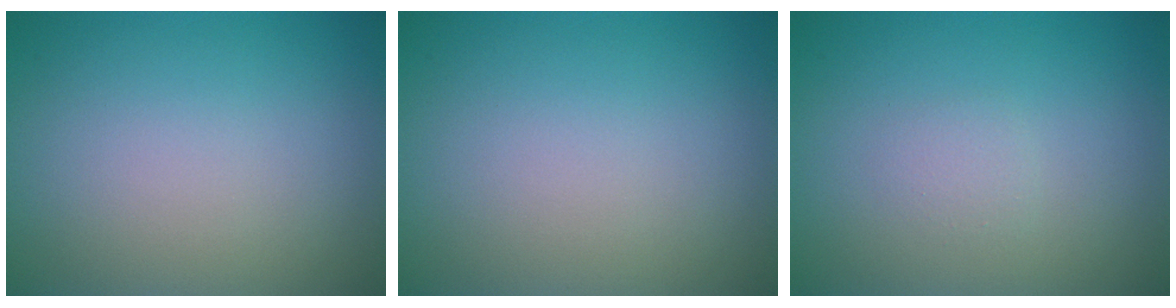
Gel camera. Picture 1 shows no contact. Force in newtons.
{"total": 0.0}
{"total": 0.8, "press": 0.8, "slide": 0.0}